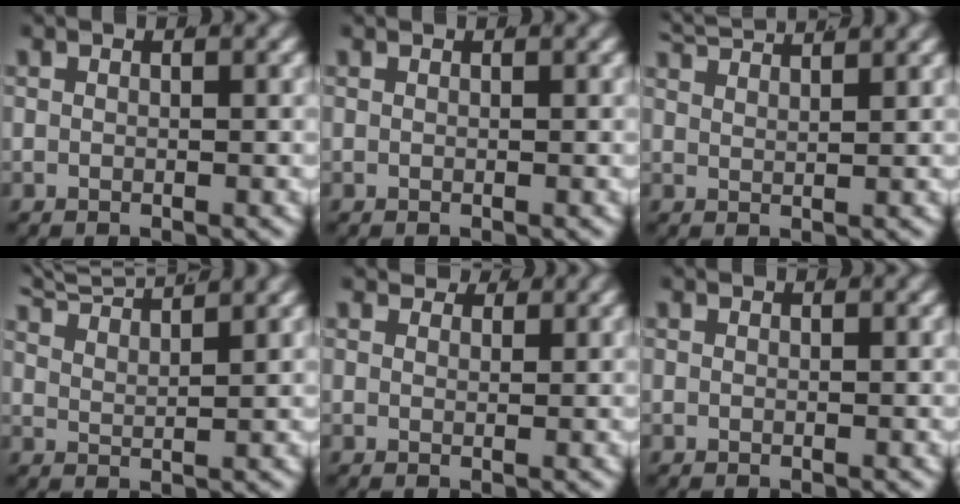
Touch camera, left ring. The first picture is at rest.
{"total": 0.0}
{"total": 3.8, "force": [3.6, -0.1, 1.0], "torque": [-0.020, 0.002, 0.067]}
{"total": 6.0, "force": [5.5, 1.1, 2.2], "torque": [-0.043, 0.011, 0.093]}
{"total": 1.7, "force": [1.6, 0.1, 0.4], "torque": [0.002, -0.007, 0.030]}
{"total": 0.0}